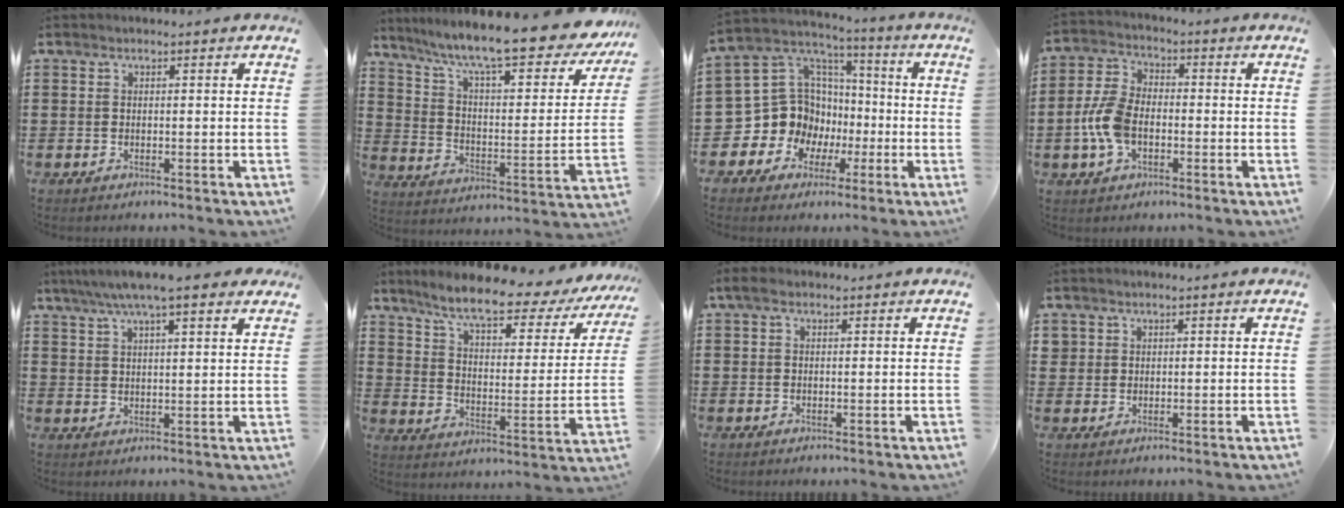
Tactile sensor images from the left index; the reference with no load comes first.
{"total": 11.5, "force": [9.4, 0.8, 6.6], "torque": [-0.144, -0.067, 0.152]}
{"total": 12.1, "force": [-2.2, 11.4, 3.5], "torque": [-0.121, -0.014, -0.033]}
{"total": 8.0, "force": [-1.7, 5.0, 5.9], "torque": [-0.153, 0.001, -0.039]}
{"total": 6.8, "force": [5.4, 0.8, 4.1], "torque": [-0.093, -0.009, 0.095]}
{"total": 8.7, "force": [6.8, 0.9, 5.4], "torque": [-0.120, -0.036, 0.109]}
{"total": 1.7, "force": [0.3, 1.1, 1.2], "torque": [-0.026, 0.009, 0.004]}
{"total": 1.4, "force": [0.9, 1.1, 0.1], "torque": [-0.006, 0.003, 0.018]}